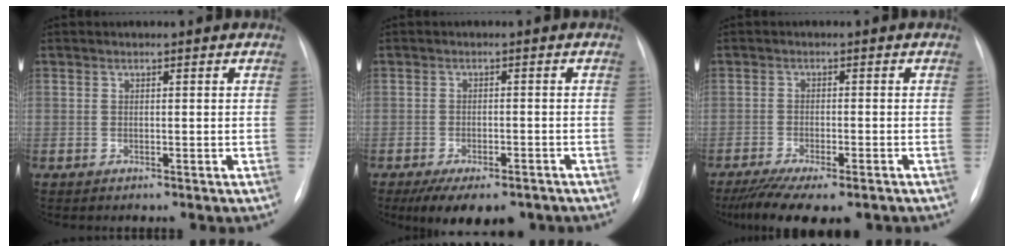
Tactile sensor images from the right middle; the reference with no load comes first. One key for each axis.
{"total": 10.2, "fx": -7.6, "fy": 4.1, "fz": 5.5, "tx": -0.073, "ty": -0.006, "tz": -0.106}
{"total": 11.7, "fx": -9.0, "fy": 2.9, "fz": 6.8, "tx": -0.113, "ty": -0.017, "tz": -0.135}